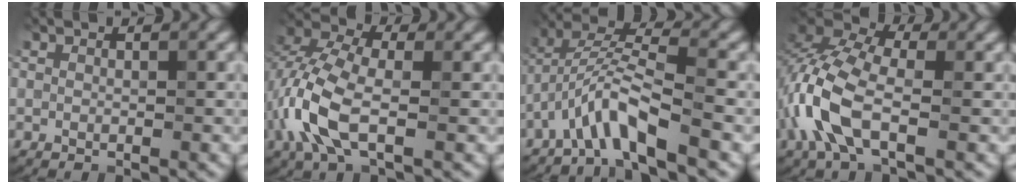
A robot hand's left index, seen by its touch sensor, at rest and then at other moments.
{"total": 6.9, "force": [-2.0, 3.7, 5.6], "torque": [-0.143, 0.005, -0.050]}
{"total": 5.5, "force": [-3.5, 0.9, 4.1], "torque": [-0.081, 0.012, -0.073]}
{"total": 7.8, "force": [-2.5, 3.9, 6.3], "torque": [-0.160, 0.009, -0.065]}